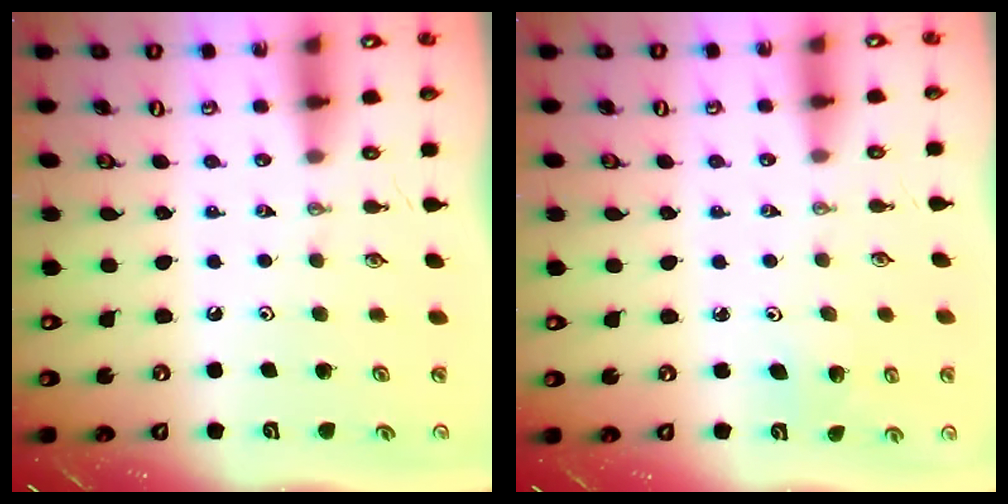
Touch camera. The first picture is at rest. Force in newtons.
{"total": 2.9, "press": 2.9, "slide": 0.3}